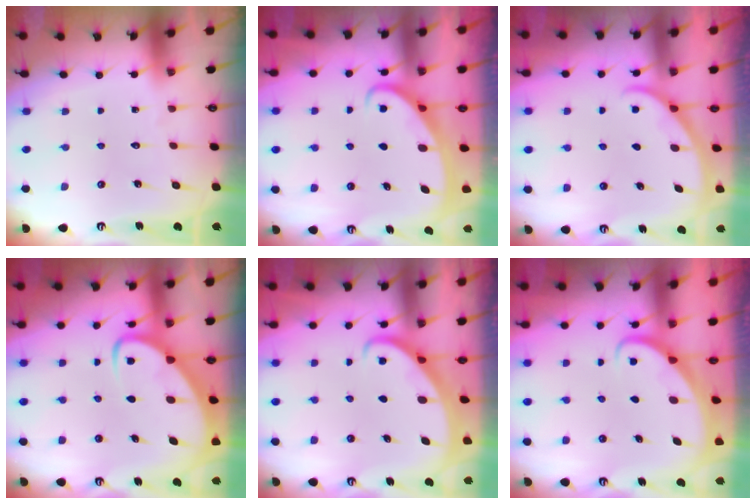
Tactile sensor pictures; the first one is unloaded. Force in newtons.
{"total": 2.4, "press": 2.4, "slide": 0.4}
{"total": 2.5, "press": 2.5, "slide": 0.2}
{"total": 4.9, "press": 4.8, "slide": 0.6}
{"total": 2.3, "press": 2.3, "slide": 0.2}
{"total": 2.4, "press": 2.4, "slide": 0.2}